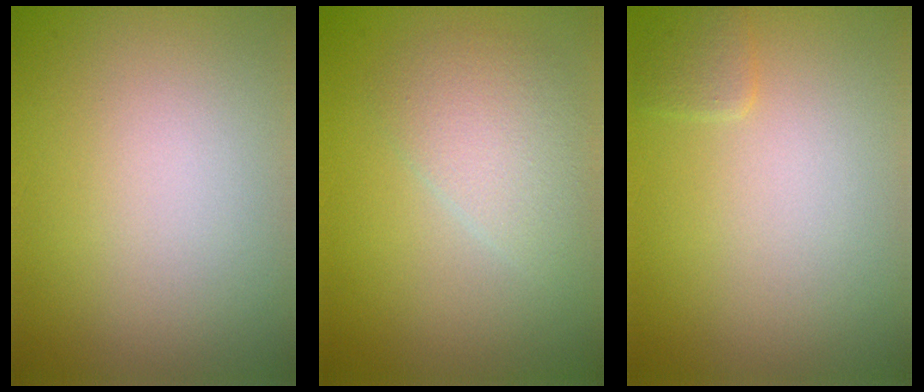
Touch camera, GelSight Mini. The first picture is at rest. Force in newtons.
{"total": 3.0, "press": 3.0, "slide": 0.0}
{"total": 0.9, "press": 0.9, "slide": 0.1}